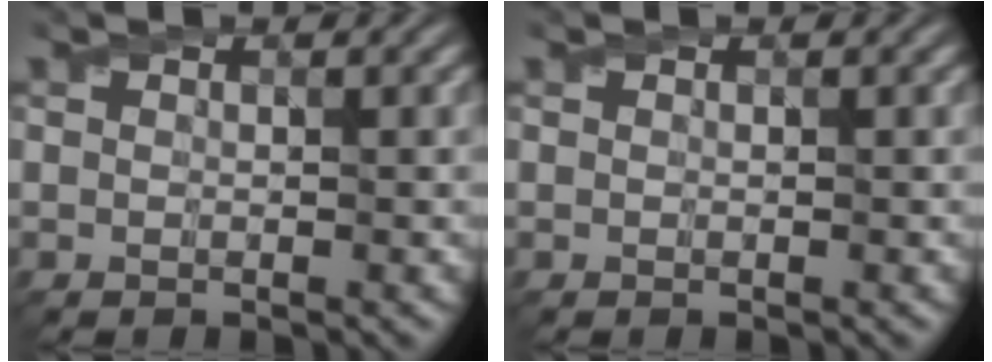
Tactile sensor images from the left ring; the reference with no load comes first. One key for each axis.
{"total": 0.0}